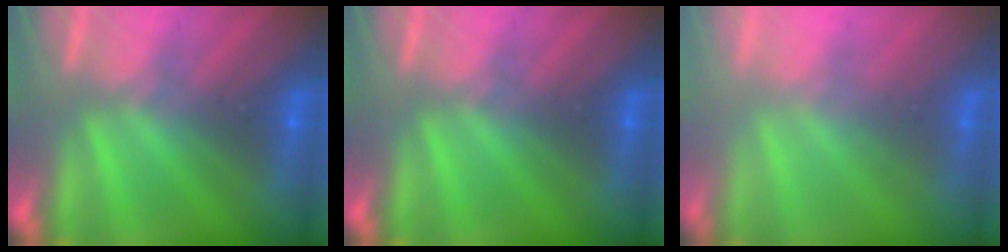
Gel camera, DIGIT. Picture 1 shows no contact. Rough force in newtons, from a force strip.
{"total": 0.0}
{"total": 2.5}